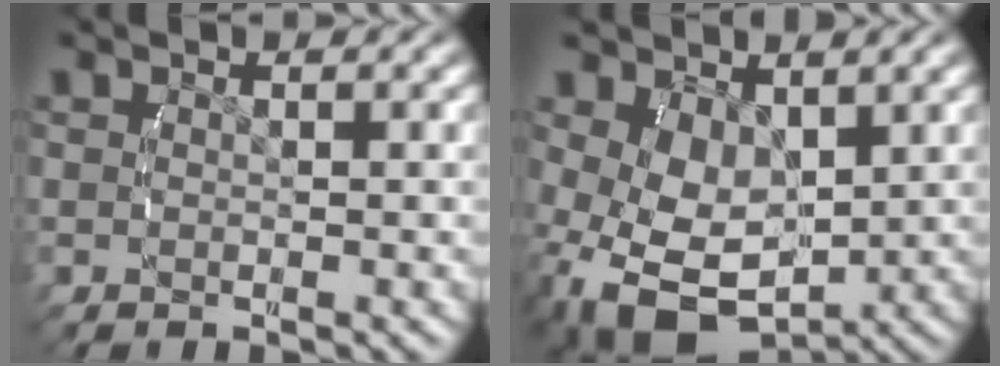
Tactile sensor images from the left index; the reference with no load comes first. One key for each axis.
{"total": 8.6, "fx": -2.0, "fy": 6.8, "fz": 4.8, "tx": -0.132, "ty": -0.060, "tz": -0.017}